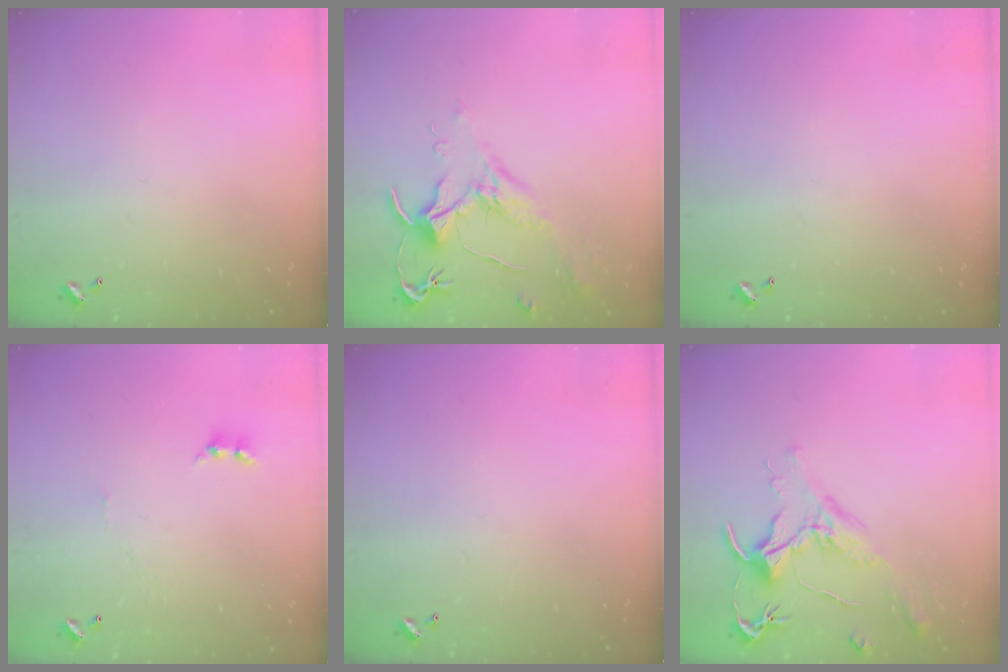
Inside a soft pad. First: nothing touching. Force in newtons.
{"total": 2.0, "press": 1.8, "slide": 0.8}
{"total": 0.0}
{"total": 0.9, "press": 0.8, "slide": 0.4}
{"total": 0.0}
{"total": 1.6, "press": 1.5, "slide": 0.7}